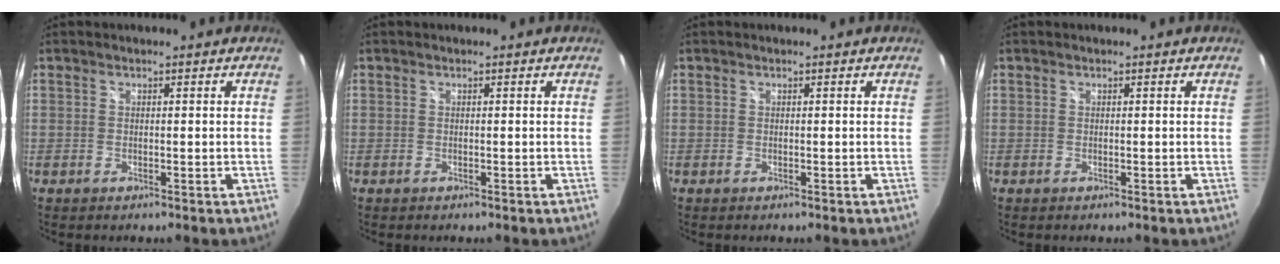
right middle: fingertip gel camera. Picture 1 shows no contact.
{"total": 0.0}
{"total": 0.0}
{"total": 0.0}